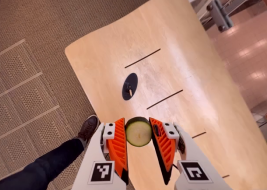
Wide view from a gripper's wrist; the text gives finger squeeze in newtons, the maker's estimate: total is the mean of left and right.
{"total": 8.8, "left": 8.7, "right": 8.9}